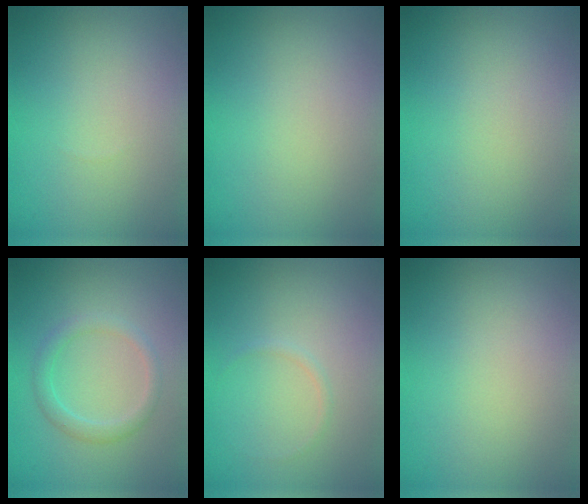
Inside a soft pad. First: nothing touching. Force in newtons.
{"total": 0.0}
{"total": 0.0}
{"total": 1.9, "press": 1.9, "slide": 0.2}
{"total": 0.5, "press": 0.5, "slide": 0.1}
{"total": 0.0}